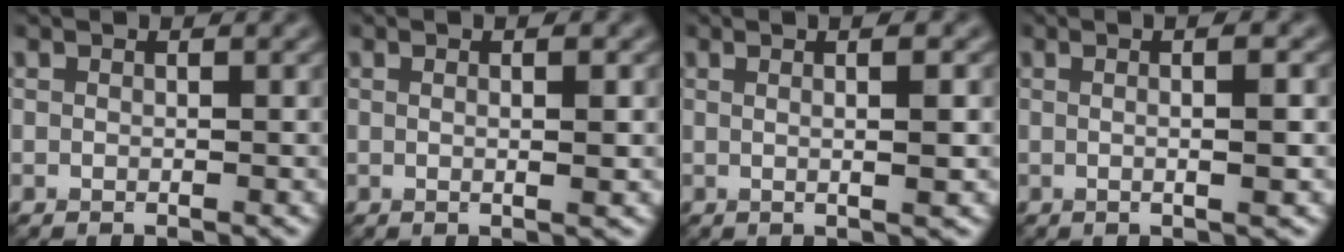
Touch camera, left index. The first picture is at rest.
{"total": 2.7, "force": [0.5, 0.7, 2.5], "torque": [-0.021, -0.006, -0.002]}
{"total": 4.7, "force": [1.0, 1.6, 4.3], "torque": [-0.033, 0.011, -0.008]}
{"total": 5.2, "force": [0.9, 1.9, 4.8], "torque": [-0.032, 0.013, -0.015]}